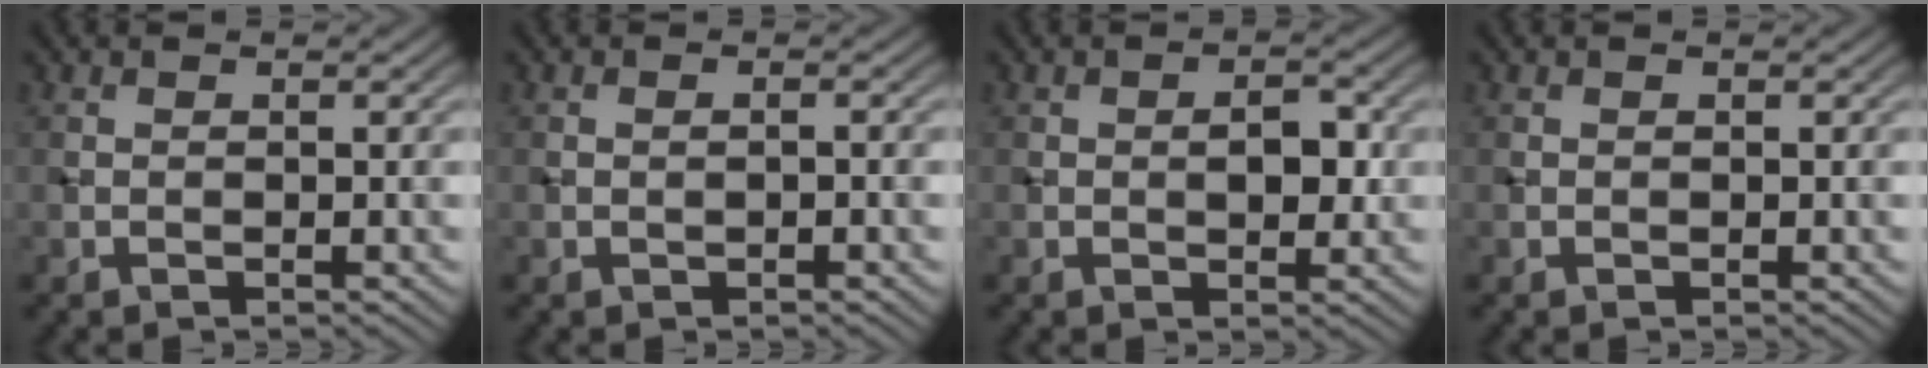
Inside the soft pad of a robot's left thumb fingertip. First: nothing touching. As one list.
[{"total": 0.8, "force": [-0.3, 0.3, 0.7], "torque": [-0.012, 0.001, -0.005]}, {"total": 3.0, "force": [0.0, 1.6, 2.6], "torque": [-0.038, 0.001, -0.003]}, {"total": 0.0}]